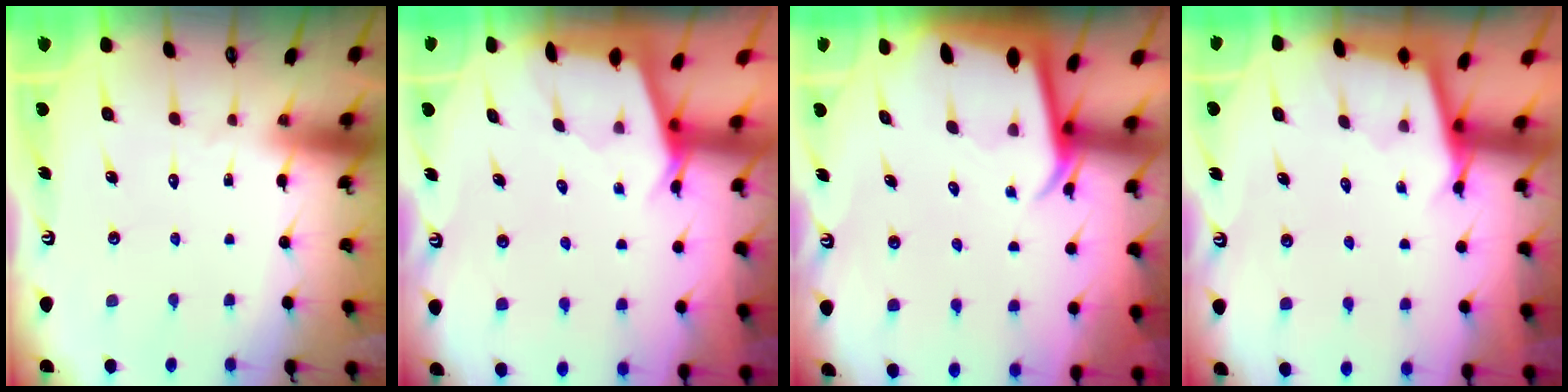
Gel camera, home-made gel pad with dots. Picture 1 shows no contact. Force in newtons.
{"total": 2.4, "press": 2.4, "slide": 0.3}
{"total": 2.8, "press": 2.8, "slide": 0.1}
{"total": 2.1, "press": 2.1, "slide": 0.1}